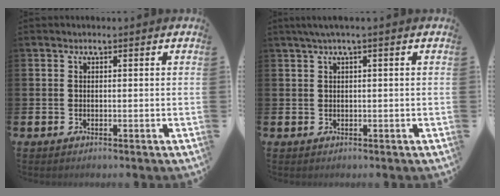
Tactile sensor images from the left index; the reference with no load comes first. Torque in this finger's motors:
{"motor_torque": [0.10, 0.03, 0.07, 0.10]}